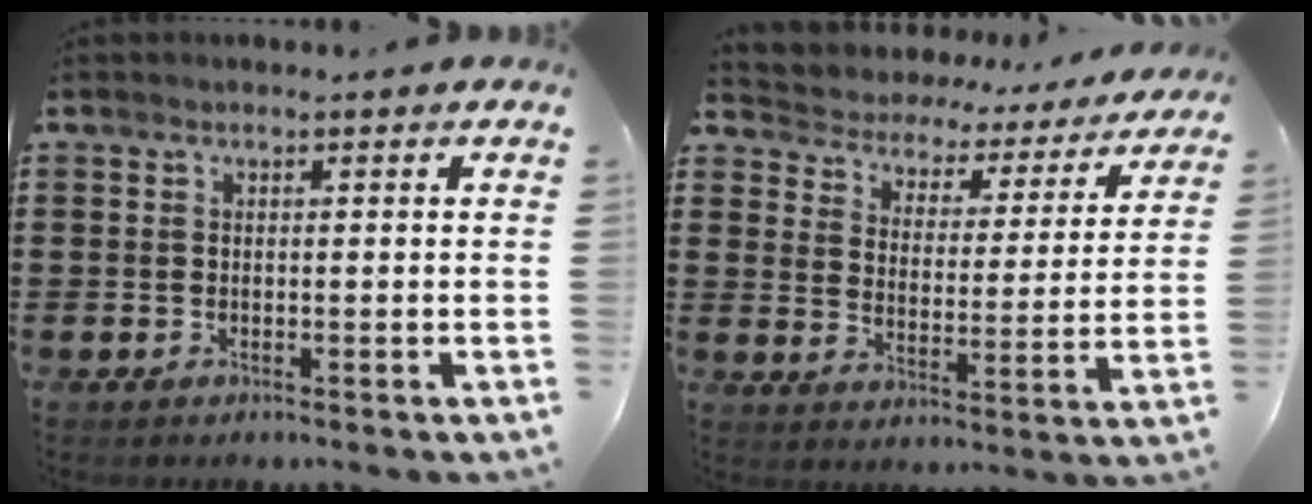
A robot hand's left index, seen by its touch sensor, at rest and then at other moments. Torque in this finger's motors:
{"motor_torque": [1.11, -1.02, 0.61, 0.05]}